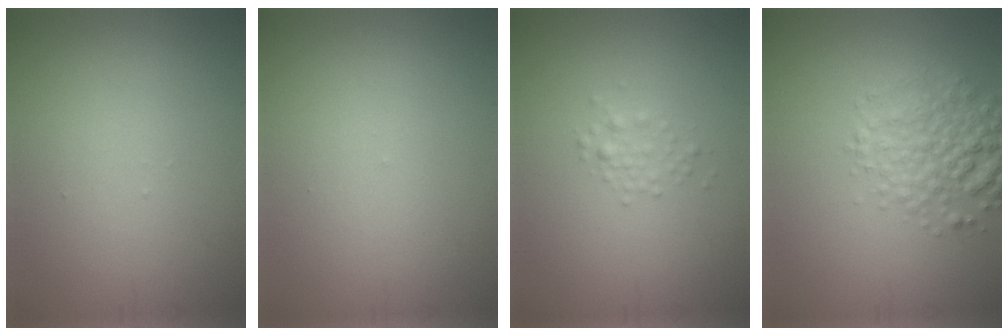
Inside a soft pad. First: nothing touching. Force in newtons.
{"total": 0.0}
{"total": 1.2, "press": 1.2, "slide": 0.1}
{"total": 4.5, "press": 4.5, "slide": 0.2}